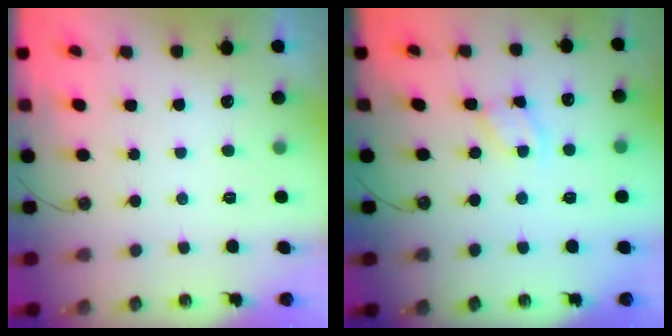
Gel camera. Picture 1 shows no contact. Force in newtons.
{"total": 2.1, "press": 2.1, "slide": 0.4}